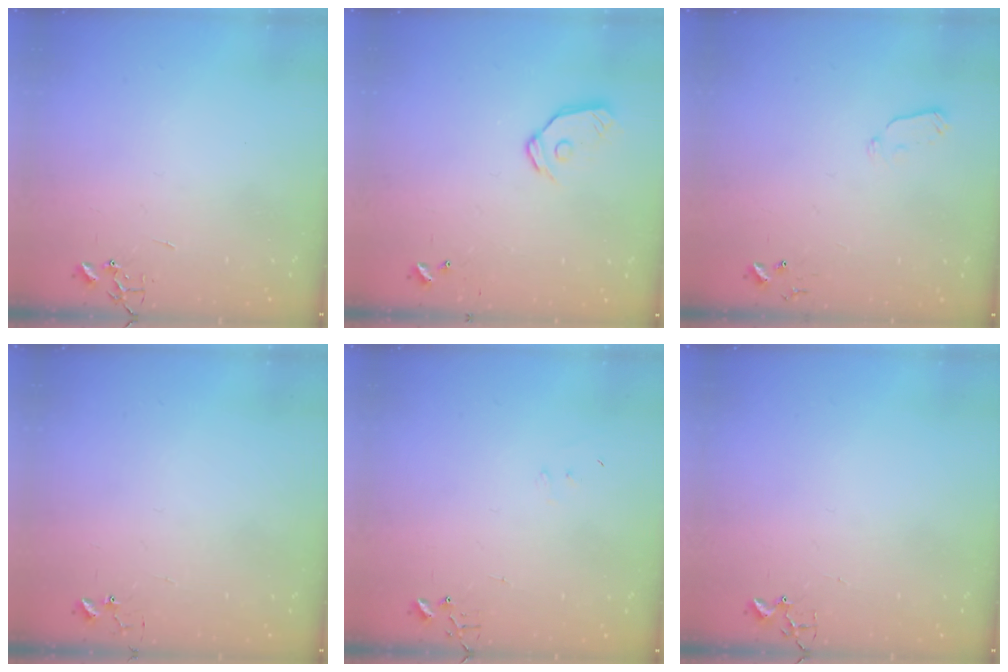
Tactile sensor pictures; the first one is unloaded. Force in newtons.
{"total": 9.2, "press": 9.2, "slide": 1.0}
{"total": 4.6, "press": 4.5, "slide": 0.9}
{"total": 4.8, "press": 4.8, "slide": 0.2}
{"total": 4.9, "press": 4.9, "slide": 0.3}
{"total": 1.8, "press": 1.8, "slide": 0.2}